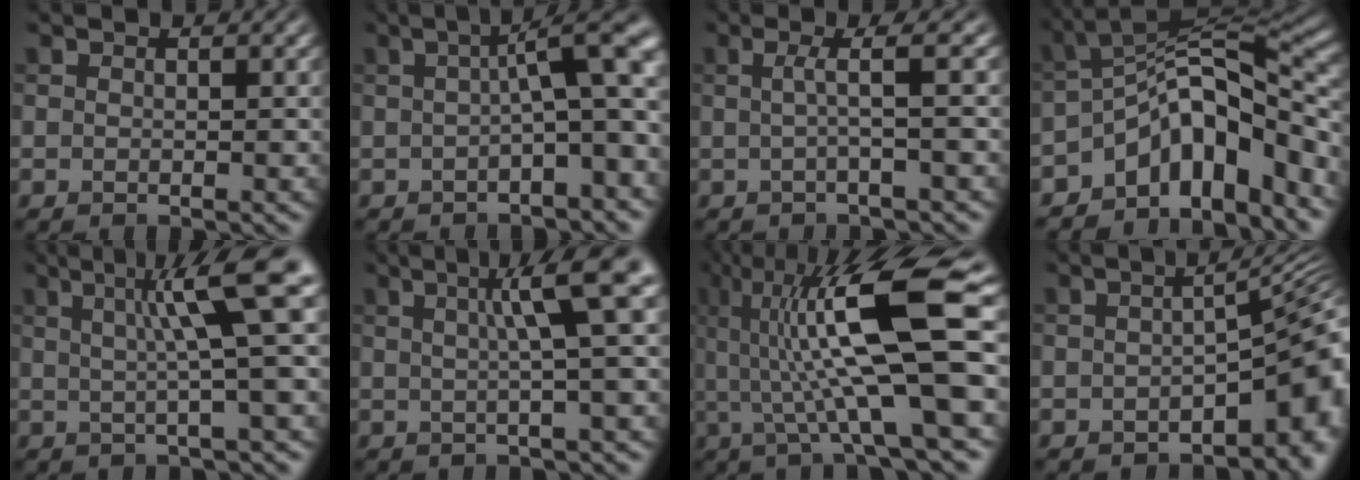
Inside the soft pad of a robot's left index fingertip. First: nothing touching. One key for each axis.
{"total": 8.5, "fx": 0.3, "fy": 2.0, "fz": 8.3, "tx": -0.100, "ty": 0.022, "tz": -0.003}
{"total": 2.6, "fx": 0.0, "fy": 0.5, "fz": 2.5, "tx": -0.040, "ty": 0.004, "tz": -0.006}
{"total": 9.9, "fx": -5.3, "fy": 4.2, "fz": 7.2, "tx": -0.081, "ty": 0.017, "tz": -0.102}
{"total": 7.4, "fx": 1.8, "fy": 1.1, "fz": 7.1, "tx": -0.099, "ty": 0.016, "tz": 0.026}
{"total": 6.1, "fx": 1.5, "fy": 1.0, "fz": 5.8, "tx": -0.073, "ty": 0.021, "tz": 0.021}
{"total": 12.8, "fx": 2.0, "fy": 2.7, "fz": 12.4, "tx": -0.215, "ty": 0.015, "tz": 0.036}
{"total": 7.3, "fx": -2.6, "fy": 2.4, "fz": 6.3, "tx": -0.062, "ty": -0.002, "tz": -0.037}